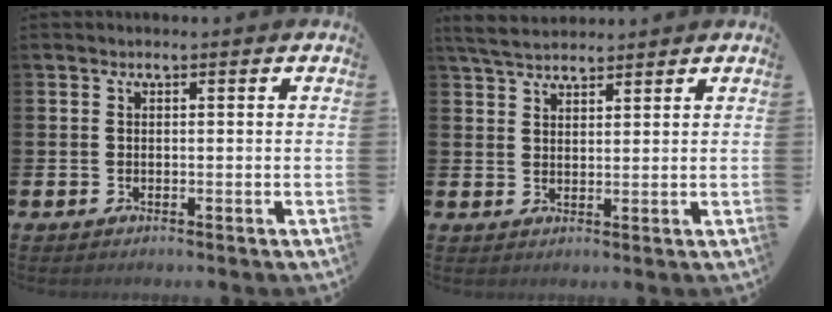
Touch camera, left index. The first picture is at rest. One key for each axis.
{"total": 4.3, "fx": 4.0, "fy": 1.0, "fz": 1.2, "tx": -0.031, "ty": -0.011, "tz": 0.074}